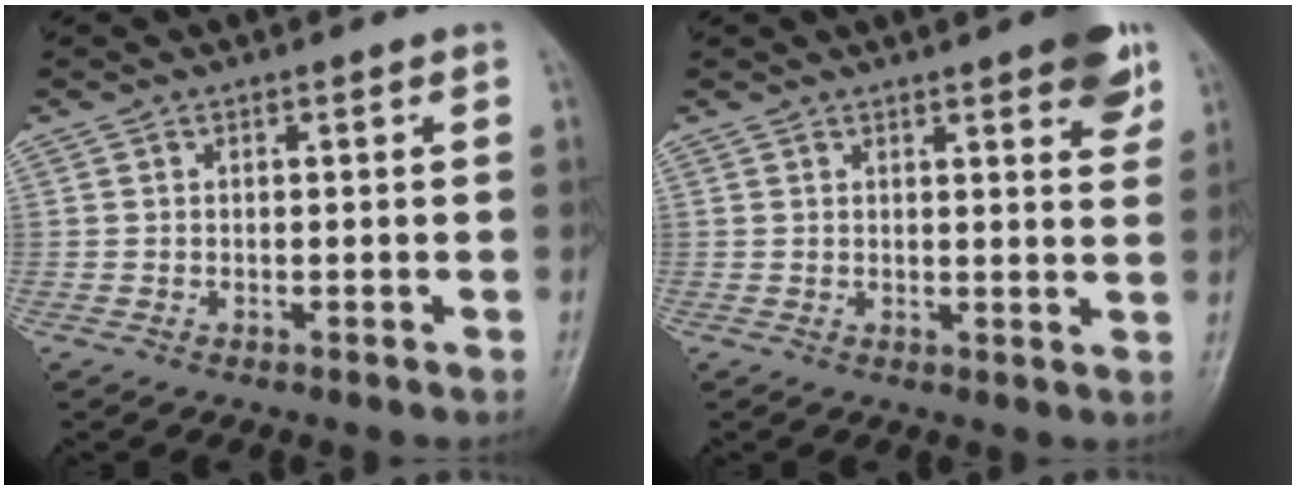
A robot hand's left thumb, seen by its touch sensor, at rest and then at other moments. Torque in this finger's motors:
{"motor_torque": [1.77, 1.41, 0.51, -0.63, 0.00]}